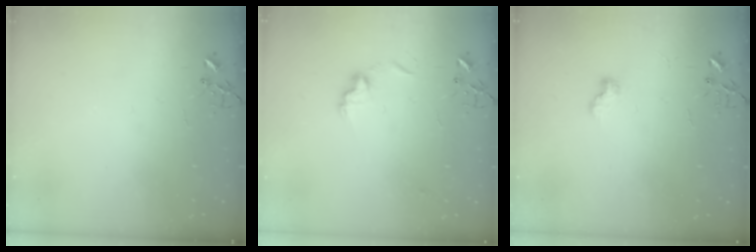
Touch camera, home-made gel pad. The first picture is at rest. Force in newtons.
{"total": 8.4, "press": 8.4, "slide": 0.4}
{"total": 6.5, "press": 6.5, "slide": 0.7}